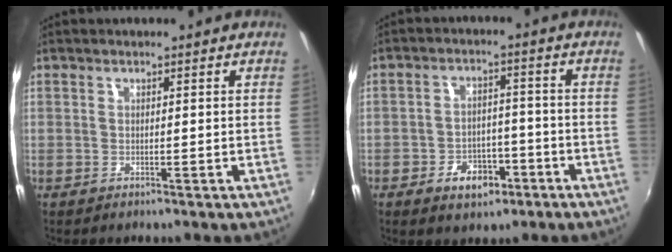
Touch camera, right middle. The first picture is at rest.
{"total": 7.0, "force": [-4.1, 4.6, 3.4], "torque": [-0.072, 0.013, -0.052]}